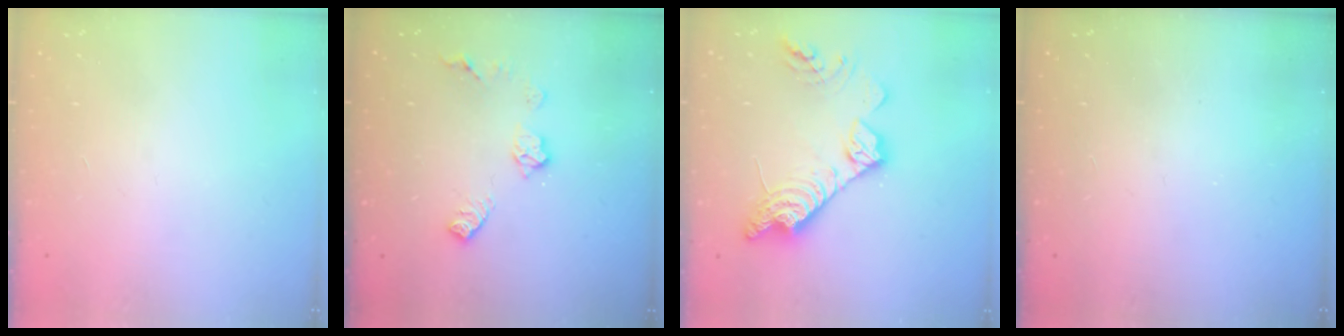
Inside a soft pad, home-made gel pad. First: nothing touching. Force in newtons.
{"total": 8.1, "press": 8.1, "slide": 0.2}
{"total": 17.2, "press": 17.2, "slide": 1.4}
{"total": 0.0}